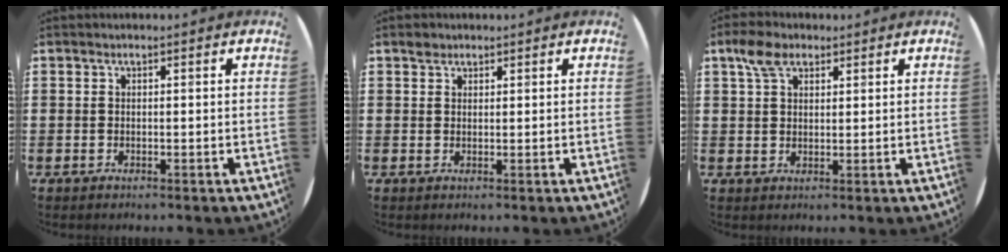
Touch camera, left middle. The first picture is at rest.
{"total": 1.3, "force": [1.1, 0.7, 0.1], "torque": [0.003, -0.001, 0.020]}
{"total": 4.2, "force": [2.8, 2.3, 2.1], "torque": [-0.041, 0.007, 0.050]}